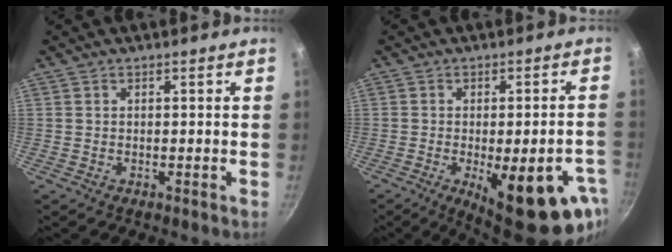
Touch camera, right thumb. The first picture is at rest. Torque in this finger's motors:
{"motor_torque": [1.81, 2.25, 1.15, -0.22, 0.15]}